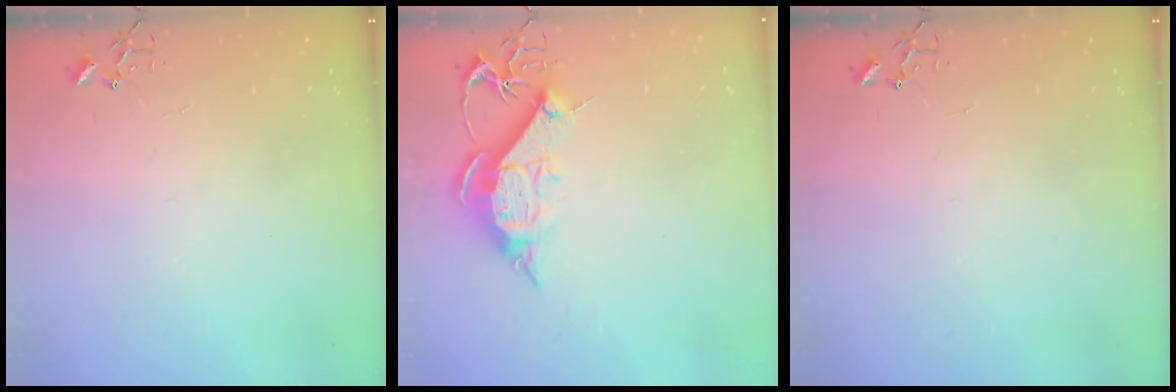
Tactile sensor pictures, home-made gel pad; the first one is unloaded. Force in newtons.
{"total": 11.4, "press": 11.3, "slide": 1.1}
{"total": 0.0}